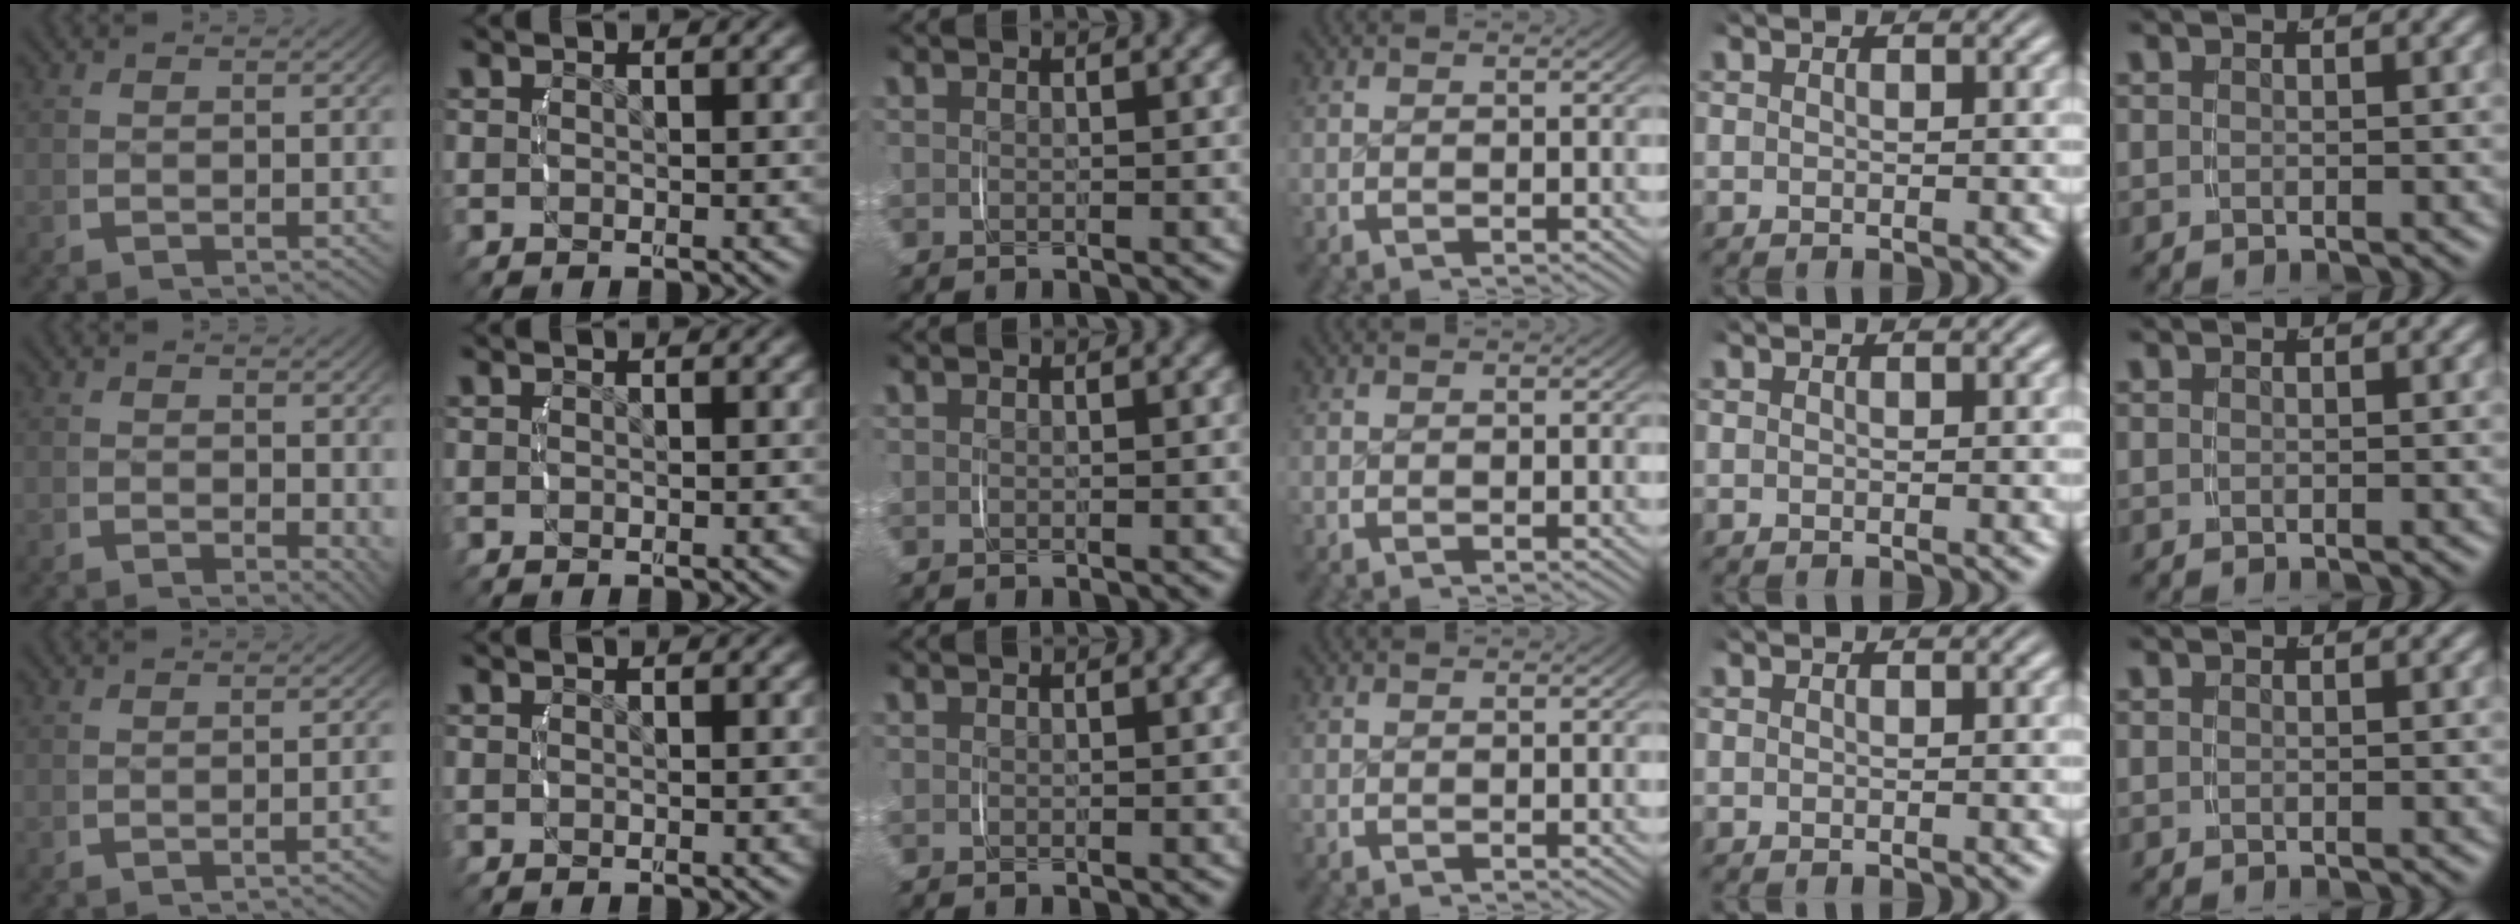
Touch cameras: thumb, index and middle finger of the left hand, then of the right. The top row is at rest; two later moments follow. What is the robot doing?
{"motion": "lift_and_place", "object": "measuring cup"}